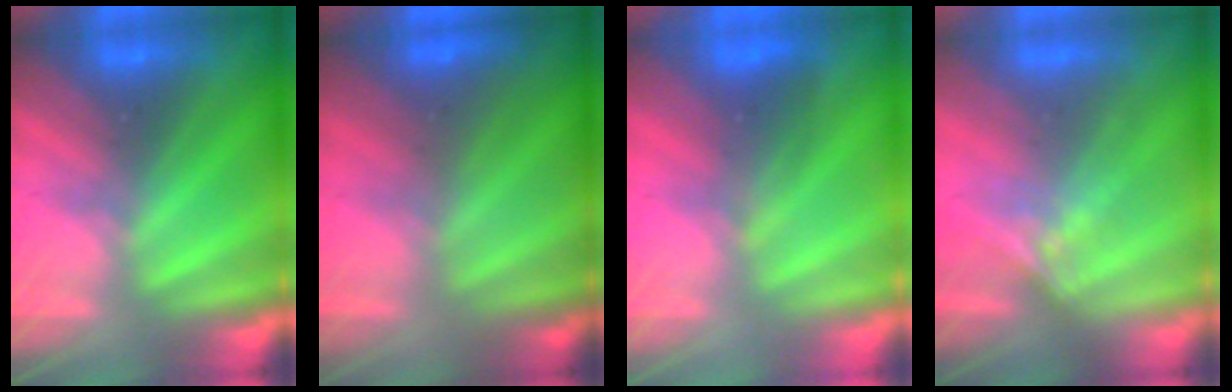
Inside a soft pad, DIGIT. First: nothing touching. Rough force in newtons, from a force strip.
{"total": 2.8}
{"total": 1.8}
{"total": 1.8}